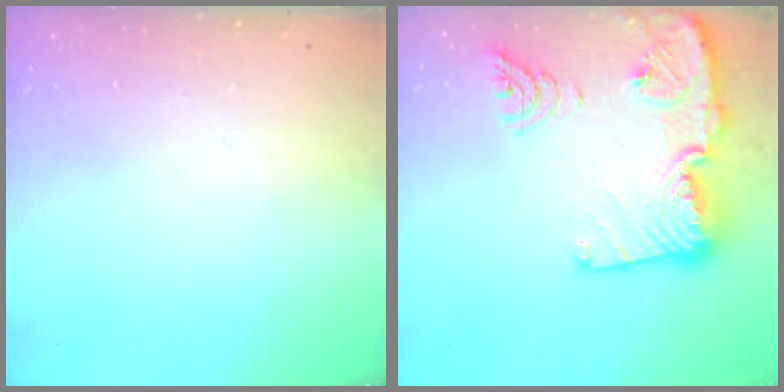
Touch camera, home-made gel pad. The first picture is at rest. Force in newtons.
{"total": 24.5, "press": 23.7, "slide": 6.1}